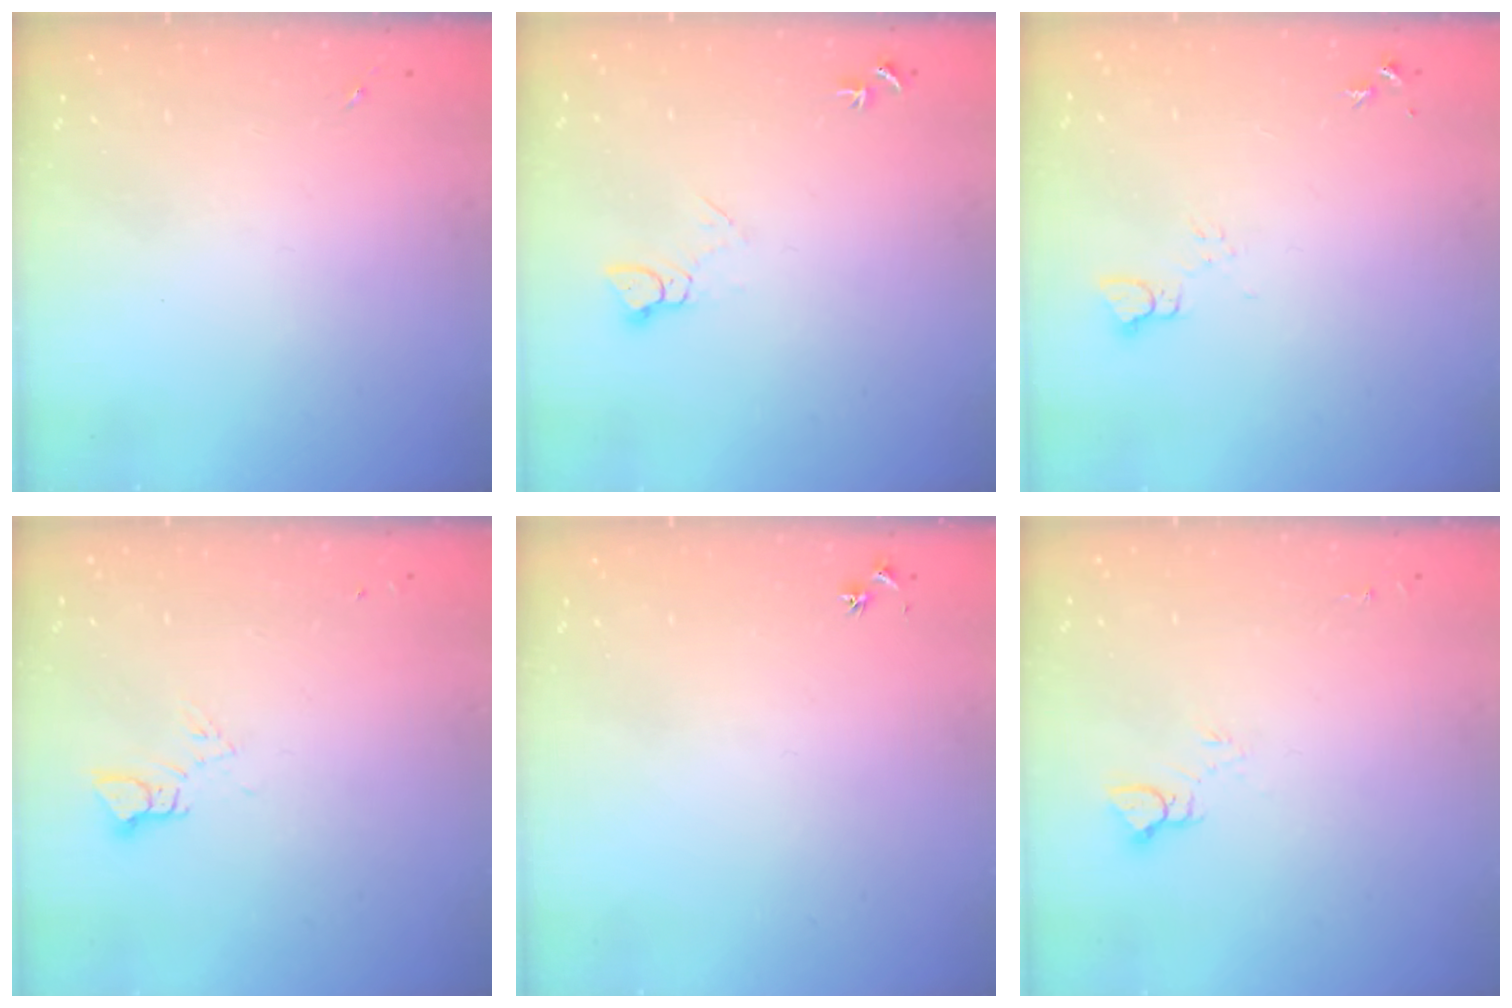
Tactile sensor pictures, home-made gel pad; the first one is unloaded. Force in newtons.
{"total": 5.5, "press": 5.5, "slide": 0.5}
{"total": 3.5, "press": 3.5, "slide": 0.4}
{"total": 3.4, "press": 3.4, "slide": 0.2}
{"total": 2.5, "press": 2.5, "slide": 0.3}
{"total": 5.3, "press": 5.3, "slide": 0.5}